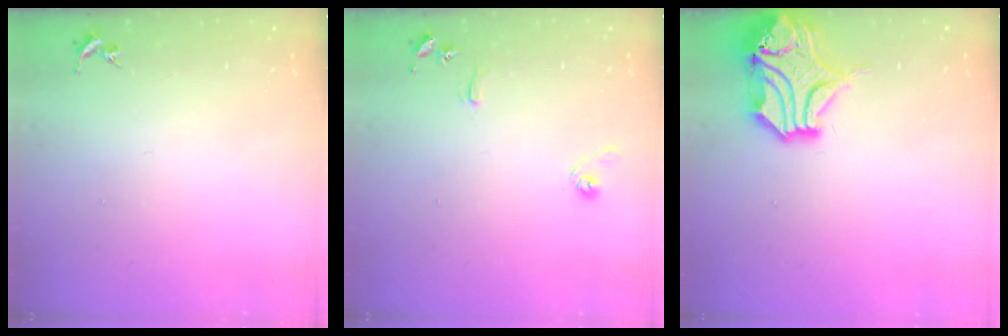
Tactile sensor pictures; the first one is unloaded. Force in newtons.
{"total": 10.0, "press": 9.9, "slide": 0.9}
{"total": 17.3, "press": 17.2, "slide": 2.1}